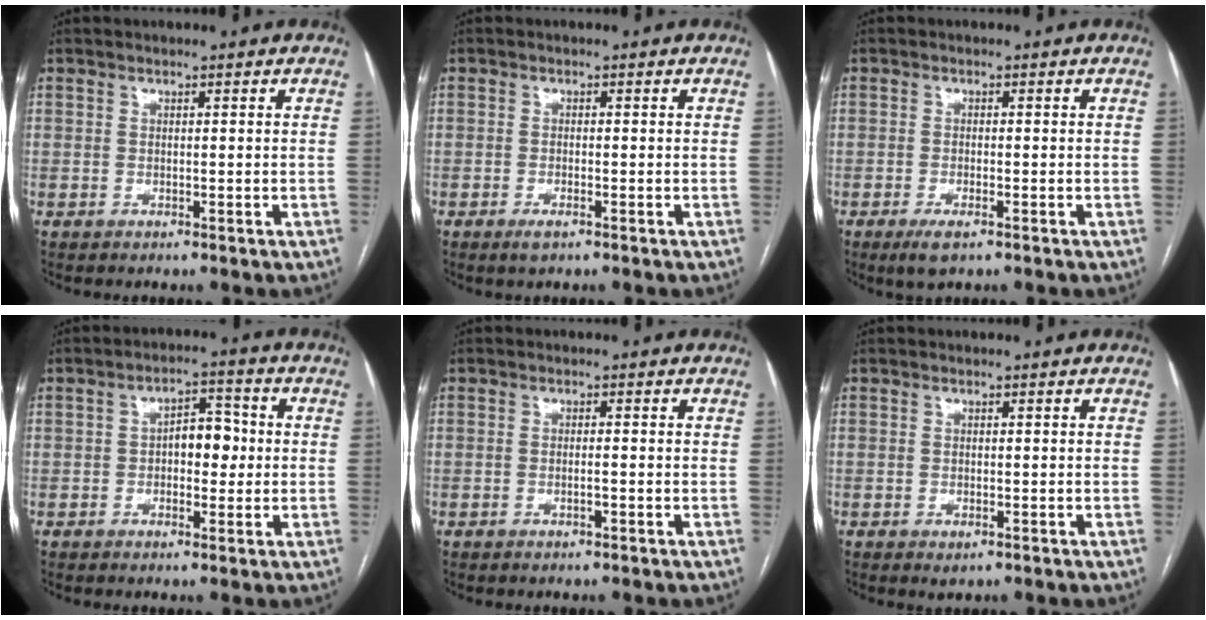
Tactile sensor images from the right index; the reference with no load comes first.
{"total": 1.7, "force": [-1.1, 0.4, 1.3], "torque": [-0.026, -0.002, -0.018]}
{"total": 3.1, "force": [-1.9, 0.8, 2.4], "torque": [-0.048, -0.005, -0.030]}
{"total": 5.5, "force": [-0.1, 3.0, 4.6], "torque": [-0.068, 0.019, -0.002]}
{"total": 1.1, "force": [-0.5, 0.1, 1.0], "torque": [-0.020, 0.000, -0.008]}
{"total": 1.3, "force": [-0.6, 0.6, 1.0], "torque": [-0.013, -0.002, -0.003]}